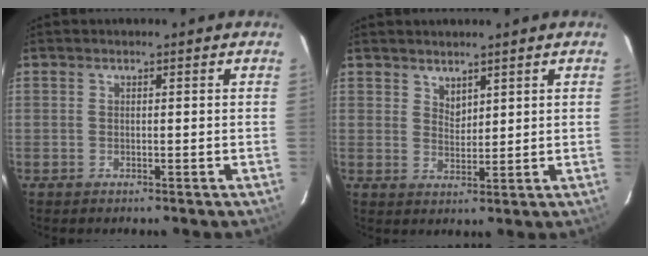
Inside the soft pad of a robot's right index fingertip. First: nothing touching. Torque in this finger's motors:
{"motor_torque": [-0.10, 0.08, -0.04, 0.00]}